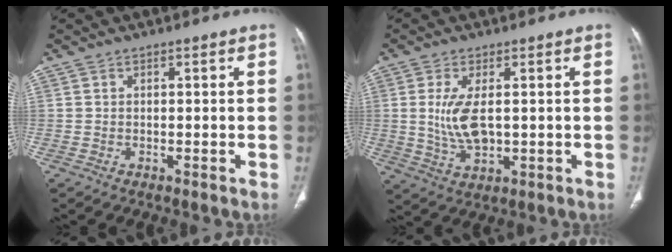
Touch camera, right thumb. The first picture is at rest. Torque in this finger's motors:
{"motor_torque": [-0.60, 0.99, 0.52, 0.92, 0.32]}